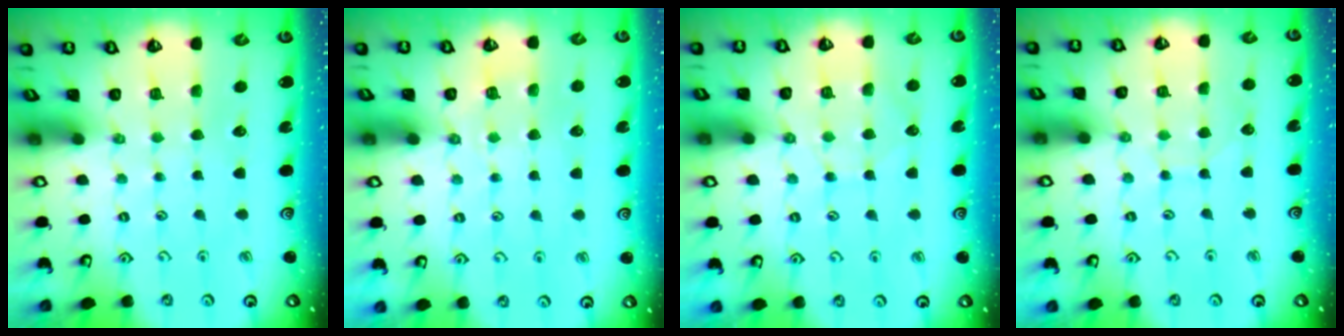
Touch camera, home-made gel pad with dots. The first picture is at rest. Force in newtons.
{"total": 3.8, "press": 3.6, "slide": 0.9}
{"total": 5.4, "press": 5.4, "slide": 0.7}
{"total": 3.8, "press": 3.7, "slide": 0.4}